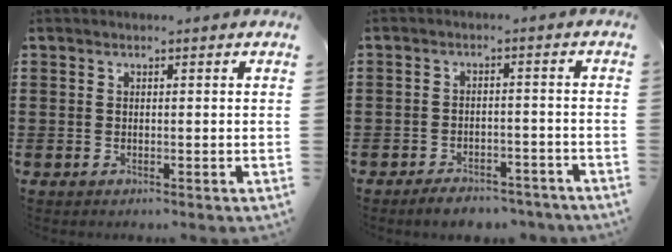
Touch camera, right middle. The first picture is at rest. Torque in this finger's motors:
{"motor_torque": [2.14, 0.00, 0.04, 0.07]}